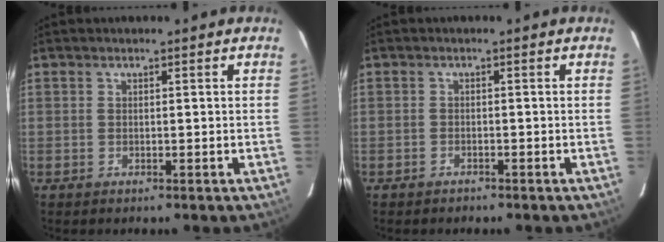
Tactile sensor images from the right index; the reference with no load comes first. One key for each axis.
{"total": 1.2, "fx": -1.0, "fy": 0.6, "fz": 0.0, "tx": -0.007, "ty": 0.004, "tz": -0.017}